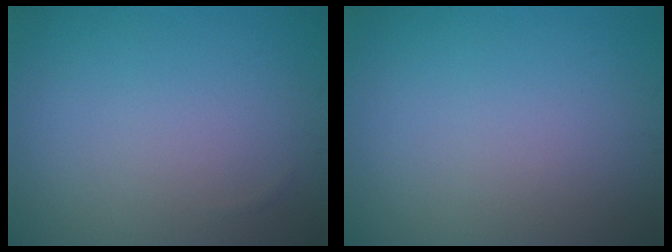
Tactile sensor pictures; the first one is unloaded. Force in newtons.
{"total": 0.0}